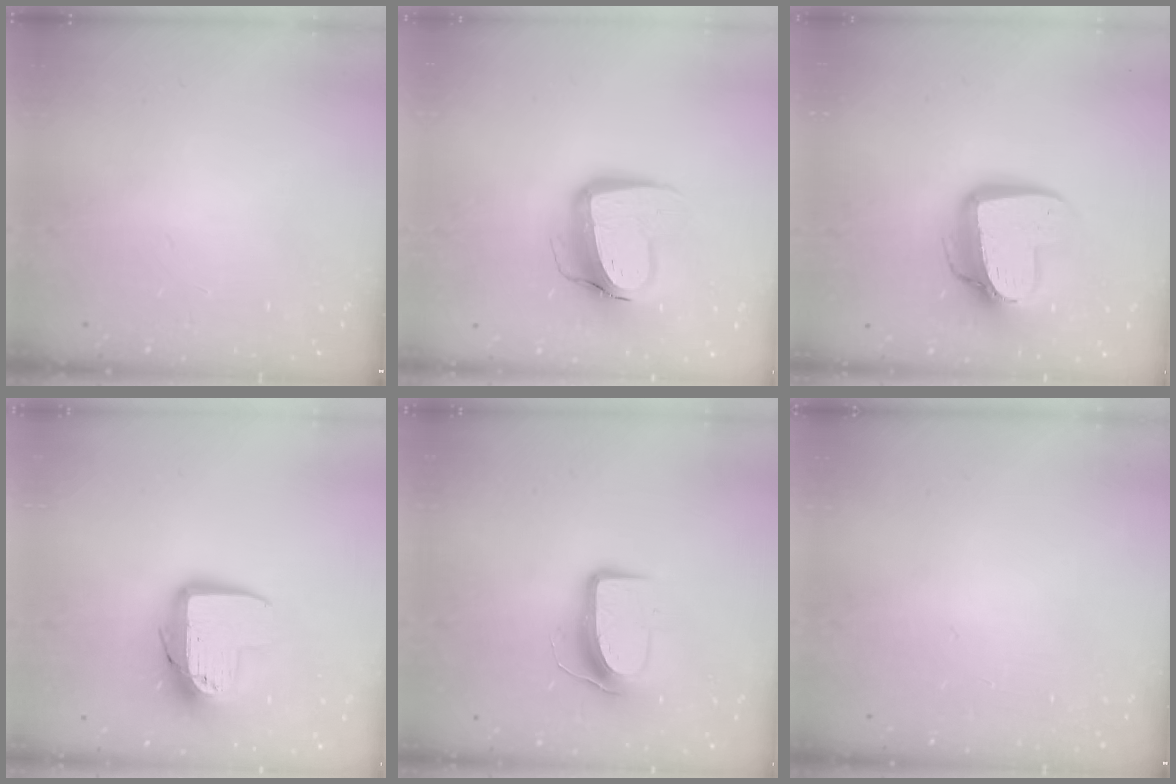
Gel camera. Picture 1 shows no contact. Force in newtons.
{"total": 13.5, "press": 13.4, "slide": 1.4}
{"total": 14.9, "press": 14.9, "slide": 1.1}
{"total": 11.0, "press": 10.9, "slide": 0.9}
{"total": 8.8, "press": 8.8, "slide": 0.5}
{"total": 0.0}